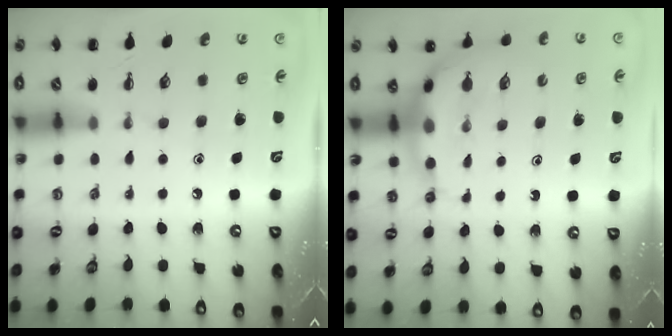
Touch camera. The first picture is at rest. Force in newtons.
{"total": 6.7, "press": 6.5, "slide": 1.6}